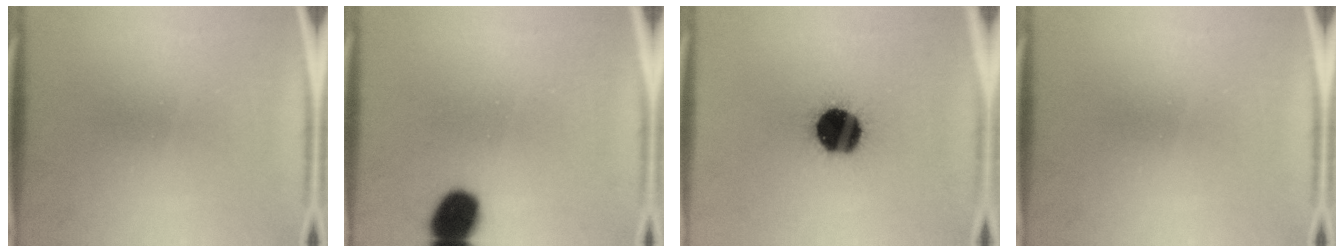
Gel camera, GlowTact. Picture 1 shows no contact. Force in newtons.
{"total": 9.1}
{"total": 16.3}
{"total": 0.0}